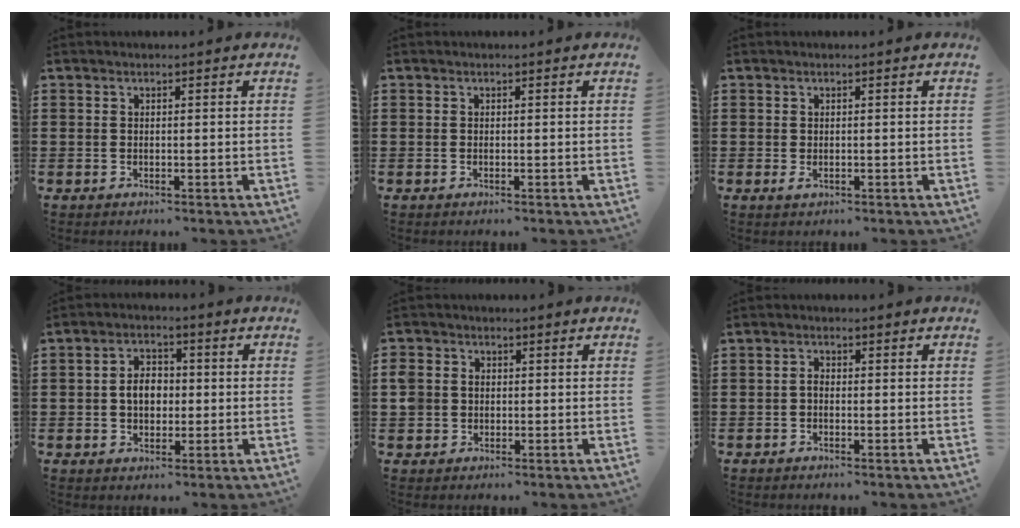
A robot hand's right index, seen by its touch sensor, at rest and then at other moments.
{"total": 0.0}
{"total": 0.7, "force": [-0.1, 0.4, 0.6], "torque": [-0.010, 0.001, -0.003]}
{"total": 4.4, "force": [-0.1, 3.0, 3.2], "torque": [-0.060, 0.008, -0.008]}
{"total": 2.8, "force": [-0.2, 2.6, 0.9], "torque": [-0.035, 0.008, -0.008]}
{"total": 1.3, "force": [-0.5, 0.7, 1.0], "torque": [-0.021, 0.000, -0.009]}